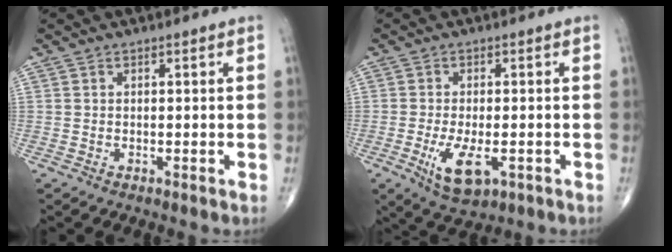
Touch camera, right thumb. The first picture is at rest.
{"total": 7.5, "force": [-2.5, 3.4, 6.3], "torque": [-0.114, -0.011, -0.035]}